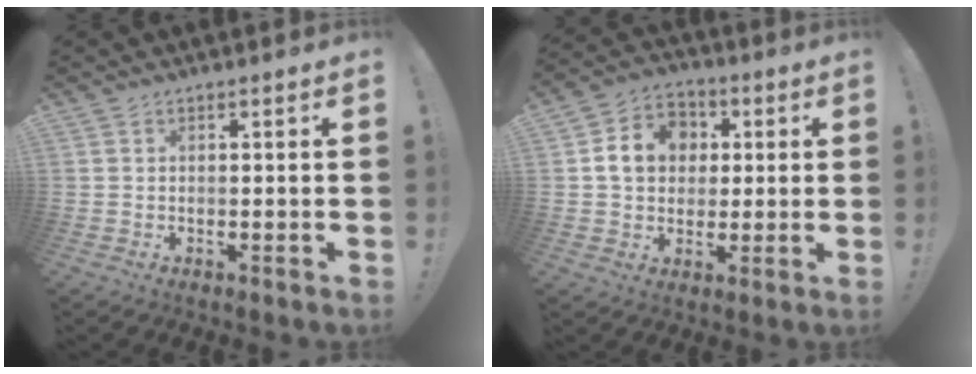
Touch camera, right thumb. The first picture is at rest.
{"total": 11.9, "force": [2.2, 10.2, 5.8], "torque": [-0.085, 0.006, 0.049]}